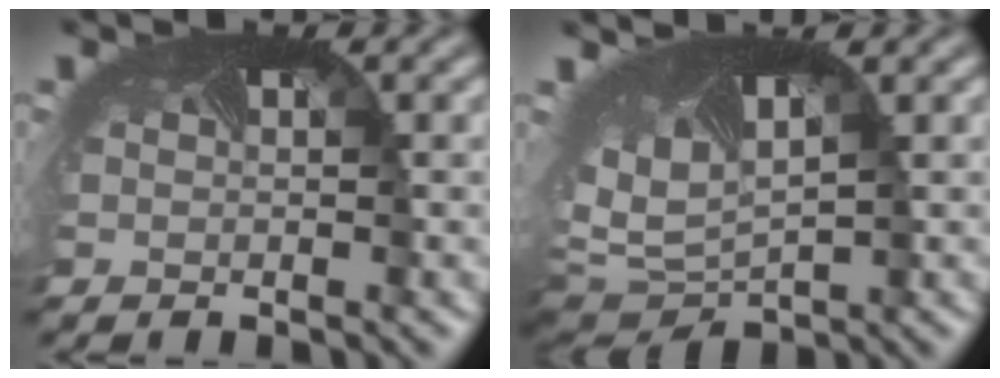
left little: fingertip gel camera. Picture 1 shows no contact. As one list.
[{"total": 9.1, "force": [1.3, 5.1, 7.4], "torque": [-0.166, -0.006, 0.044]}]